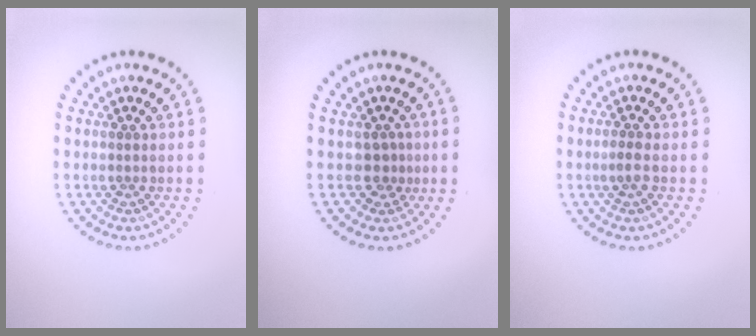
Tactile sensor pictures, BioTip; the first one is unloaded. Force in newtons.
{"total": 1.7, "press": 1.3, "slide": 1.1}
{"total": 1.2, "press": 1.1, "slide": 0.4}